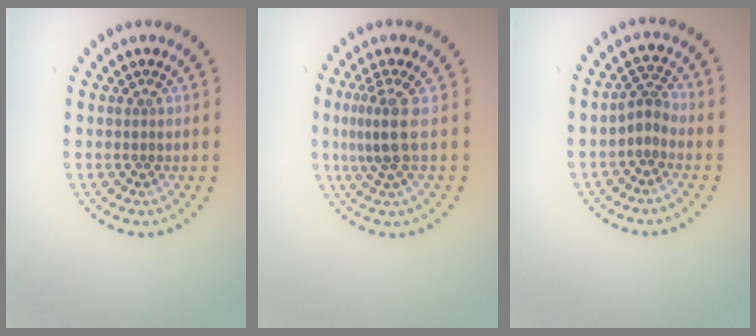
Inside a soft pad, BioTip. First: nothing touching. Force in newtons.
{"total": 2.8, "press": 2.0, "slide": 1.9}
{"total": 1.9, "press": 1.3, "slide": 1.4}